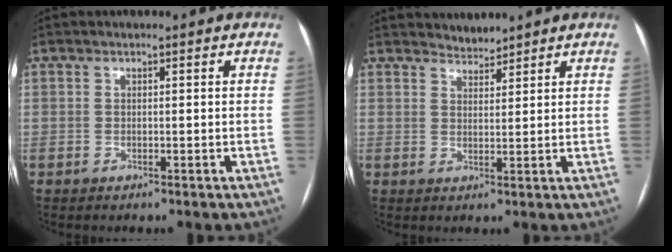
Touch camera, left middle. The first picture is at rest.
{"total": 2.2, "force": [2.2, 0.2, -0.4], "torque": [0.002, 0.003, 0.041]}